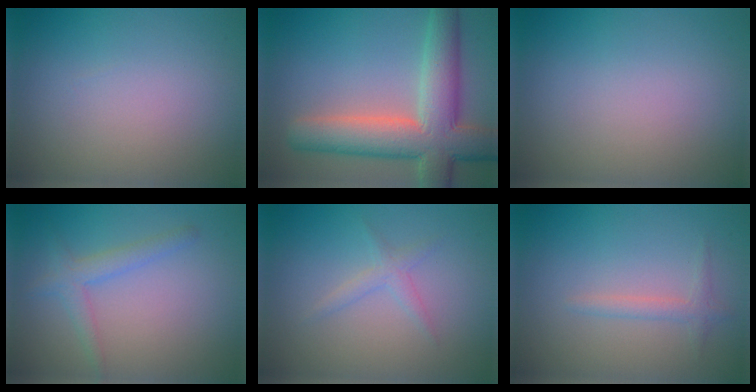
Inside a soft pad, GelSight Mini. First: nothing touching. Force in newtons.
{"total": 9.3, "press": 9.3, "slide": 0.6}
{"total": 0.0}
{"total": 2.2, "press": 2.2, "slide": 0.1}
{"total": 1.3, "press": 1.3, "slide": 0.0}
{"total": 1.3, "press": 1.3, "slide": 0.0}